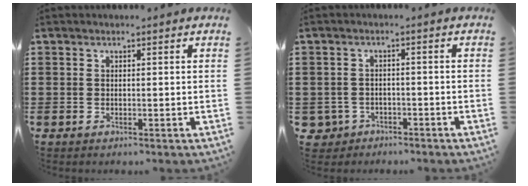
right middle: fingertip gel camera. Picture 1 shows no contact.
{"total": 2.3, "force": [-1.8, 1.4, 0.2], "torque": [-0.018, -0.001, -0.043]}